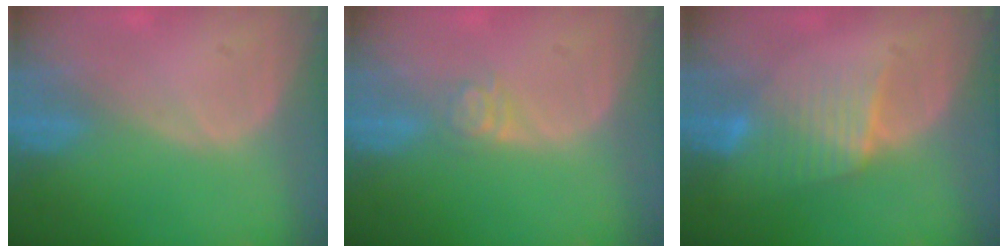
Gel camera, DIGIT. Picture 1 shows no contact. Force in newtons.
{"total": 3.0, "press": 2.5, "slide": 1.7}
{"total": 6.6, "press": 5.9, "slide": 3.0}